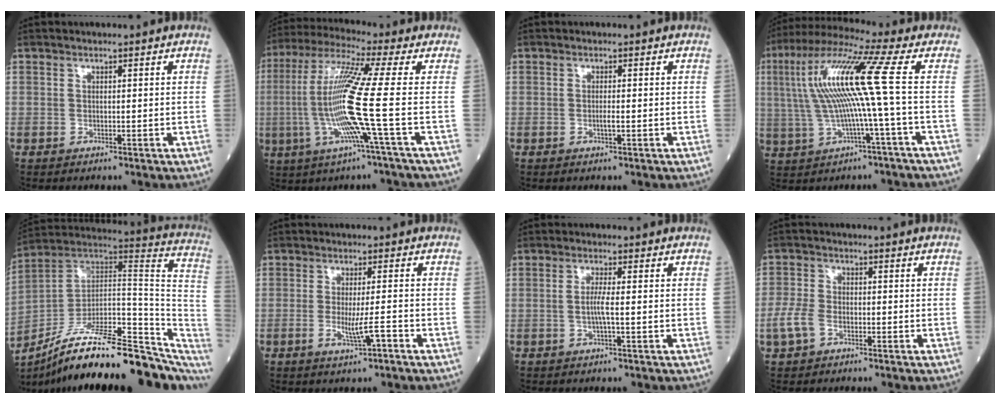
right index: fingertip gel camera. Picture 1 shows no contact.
{"total": 13.8, "force": [-2.5, -2.2, 13.4], "torque": [-0.279, -0.008, -0.060]}
{"total": 1.1, "force": [-0.3, -0.2, 1.1], "torque": [-0.022, -0.002, -0.005]}
{"total": 13.1, "force": [1.0, -1.2, 13.0], "torque": [-0.264, 0.025, 0.016]}
{"total": 26.4, "force": [-19.1, 7.6, 16.6], "torque": [-0.193, 0.035, -0.287]}
{"total": 3.7, "force": [-1.6, -0.1, 3.4], "torque": [-0.062, -0.007, -0.028]}
{"total": 2.4, "force": [-0.4, -0.4, 2.4], "torque": [-0.047, -0.001, -0.009]}
{"total": 4.5, "force": [-2.1, 2.6, 3.0], "torque": [-0.081, 0.002, -0.044]}